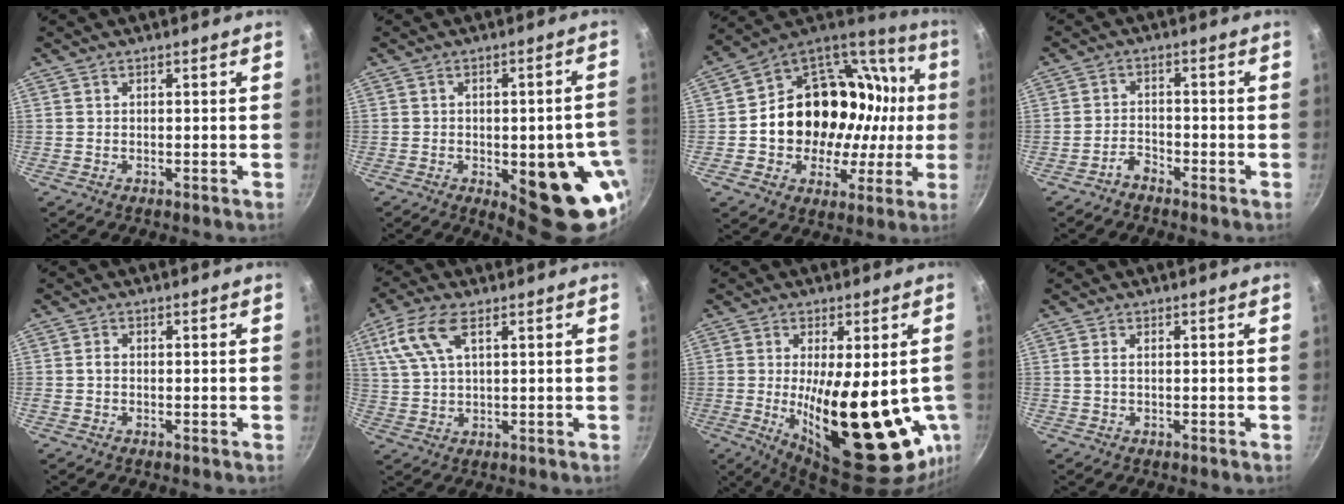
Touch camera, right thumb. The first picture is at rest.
{"total": 17.9, "force": [-5.2, 7.6, 15.4], "torque": [-0.123, 0.006, -0.058]}
{"total": 27.5, "force": [1.3, 21.4, 17.2], "torque": [-0.234, 0.050, 0.039]}
{"total": 2.6, "force": [-2.3, 0.9, 0.7], "torque": [-0.010, 0.023, -0.044]}
{"total": 1.2, "force": [-0.2, 1.0, 0.7], "torque": [-0.012, 0.007, -0.004]}
{"total": 8.9, "force": [3.7, 3.9, 7.1], "torque": [-0.154, 0.010, 0.076]}
{"total": 23.5, "force": [-3.6, 8.3, 21.6], "torque": [-0.293, -0.033, -0.028]}
{"total": 1.0, "force": [0.1, 0.4, 0.9], "torque": [-0.021, 0.001, 0.002]}